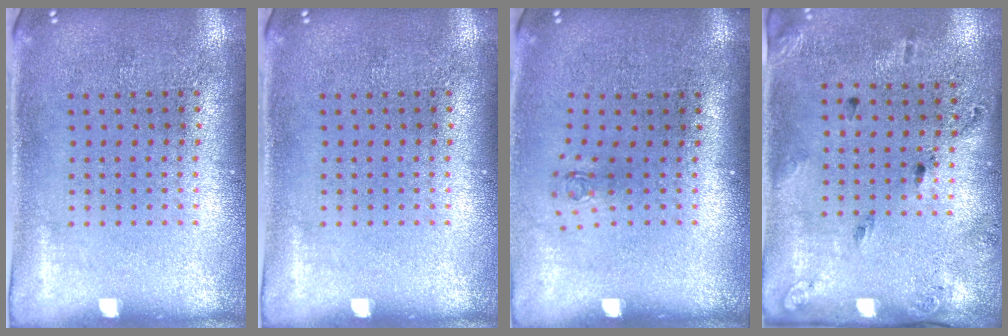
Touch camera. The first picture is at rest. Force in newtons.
{"total": 0.0}
{"total": 0.7, "press": 0.3, "slide": 0.6}
{"total": 1.8, "press": 1.1, "slide": 1.5}